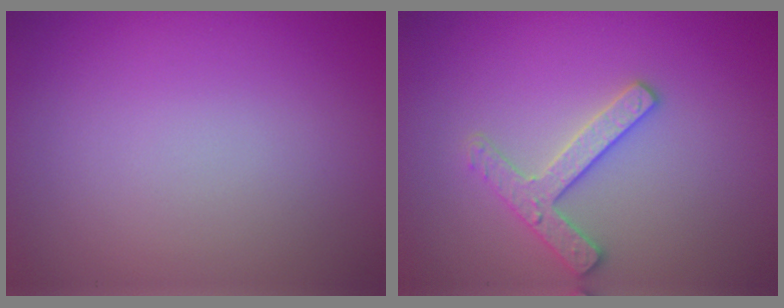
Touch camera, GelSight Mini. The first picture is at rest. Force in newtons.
{"total": 2.6, "press": 2.6, "slide": 0.3}